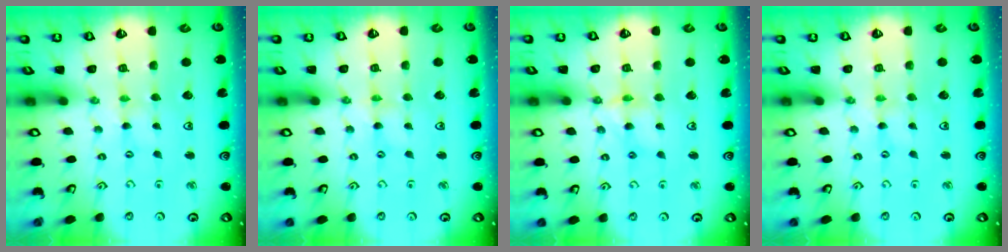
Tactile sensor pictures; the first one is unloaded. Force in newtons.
{"total": 0.8, "press": 0.8, "slide": 0.1}
{"total": 6.3, "press": 6.3, "slide": 0.5}
{"total": 0.0}